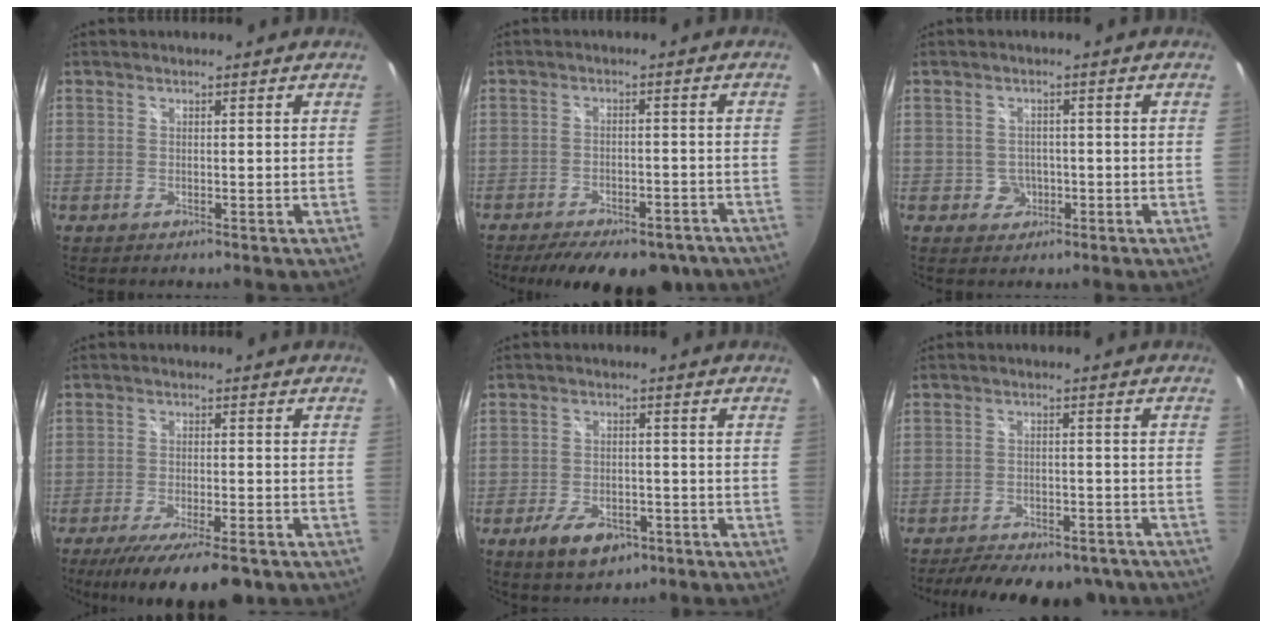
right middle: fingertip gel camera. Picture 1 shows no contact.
{"total": 17.7, "force": [-13.6, 7.3, 8.7], "torque": [-0.170, -0.010, -0.168]}
{"total": 3.3, "force": [-0.9, 3.1, 0.5], "torque": [-0.012, 0.005, -0.009]}
{"total": 13.3, "force": [-9.6, 3.4, 8.6], "torque": [-0.168, -0.038, -0.149]}
{"total": 8.4, "force": [-4.8, 4.6, 5.1], "torque": [-0.115, -0.006, -0.074]}
{"total": 17.8, "force": [-14.4, 6.7, 8.0], "torque": [-0.161, -0.009, -0.178]}